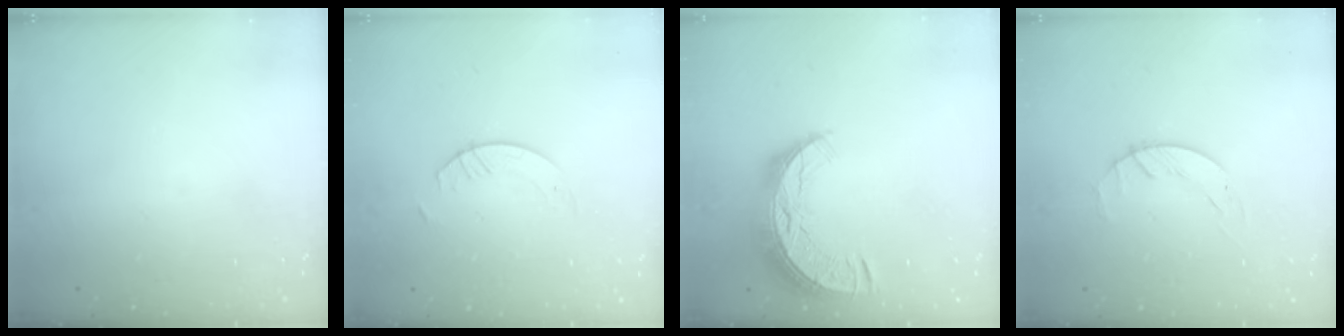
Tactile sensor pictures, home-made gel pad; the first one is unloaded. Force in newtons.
{"total": 2.9, "press": 2.9, "slide": 0.3}
{"total": 12.4, "press": 12.4, "slide": 1.0}
{"total": 1.8, "press": 1.7, "slide": 0.3}